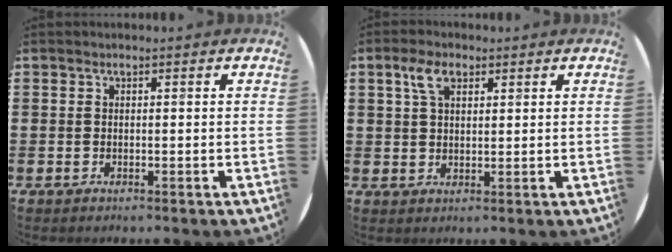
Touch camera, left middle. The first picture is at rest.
{"total": 4.0, "force": [2.3, 2.0, 2.6], "torque": [-0.060, 0.009, 0.042]}